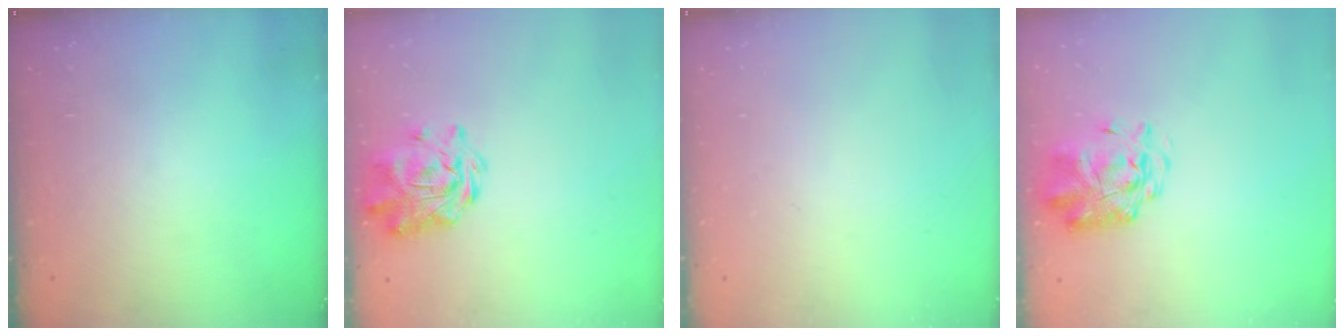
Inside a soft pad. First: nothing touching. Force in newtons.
{"total": 2.9, "press": 2.6, "slide": 1.3}
{"total": 0.0}
{"total": 3.1, "press": 3.0, "slide": 0.7}